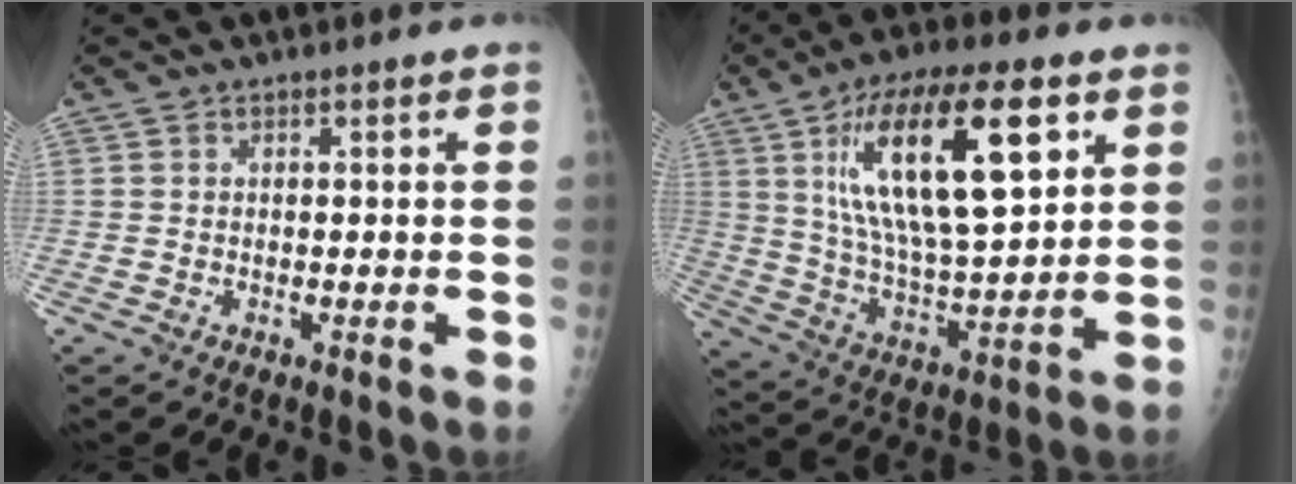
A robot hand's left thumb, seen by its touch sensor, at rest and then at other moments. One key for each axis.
{"total": 23.8, "fx": 8.9, "fy": 8.4, "fz": 20.4, "tx": -0.341, "ty": -0.024, "tz": 0.155}